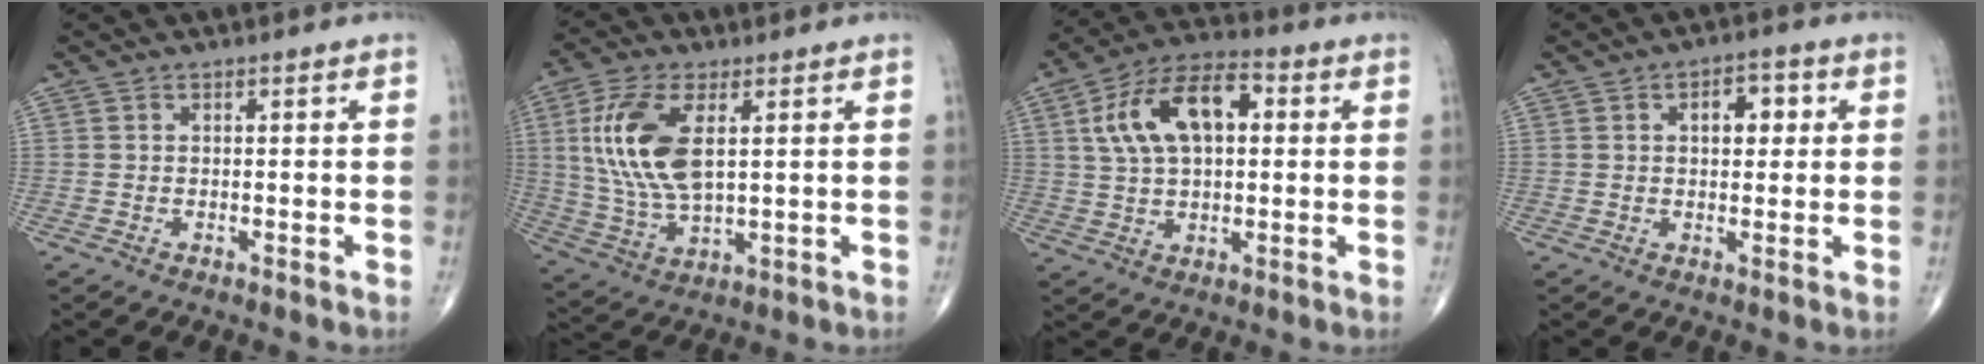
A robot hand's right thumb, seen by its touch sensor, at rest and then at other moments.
{"total": 14.5, "force": [3.3, 6.8, 12.4], "torque": [-0.264, -0.009, 0.071]}
{"total": 14.5, "force": [3.3, 7.8, 11.7], "torque": [-0.210, 0.024, 0.055]}
{"total": 5.6, "force": [1.4, 3.2, 4.3], "torque": [-0.040, 0.005, 0.016]}